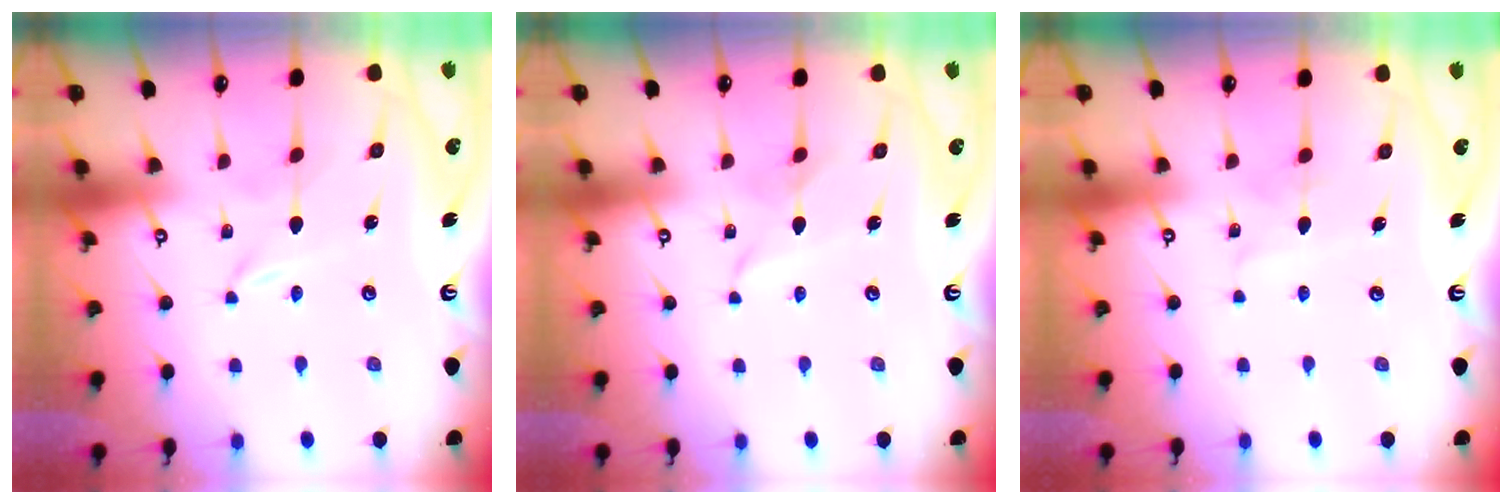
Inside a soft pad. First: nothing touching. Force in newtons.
{"total": 1.9, "press": 1.9, "slide": 0.3}
{"total": 2.8, "press": 2.8, "slide": 0.2}